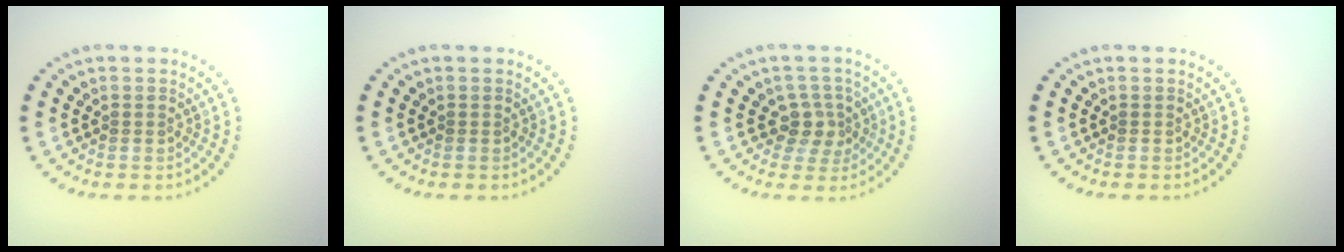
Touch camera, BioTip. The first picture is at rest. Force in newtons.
{"total": 0.0}
{"total": 2.6, "press": 2.3, "slide": 1.2}
{"total": 0.0}